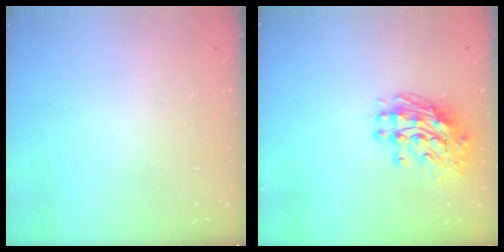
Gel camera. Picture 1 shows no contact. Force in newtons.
{"total": 11.5, "press": 11.4, "slide": 1.2}